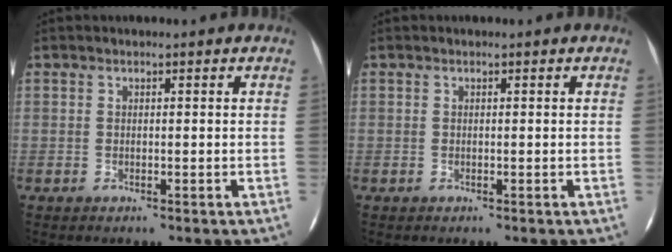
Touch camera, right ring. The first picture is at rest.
{"total": 0.0}